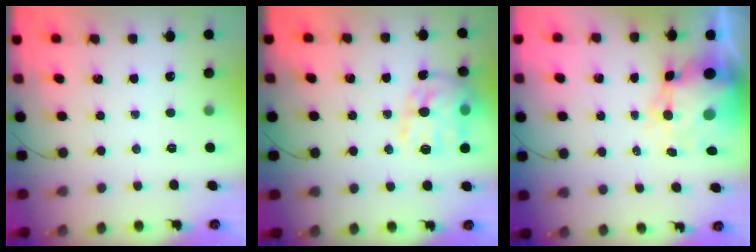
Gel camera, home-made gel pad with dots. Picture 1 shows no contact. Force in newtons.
{"total": 16.9, "press": 16.8, "slide": 1.2}
{"total": 9.4, "press": 9.1, "slide": 2.3}